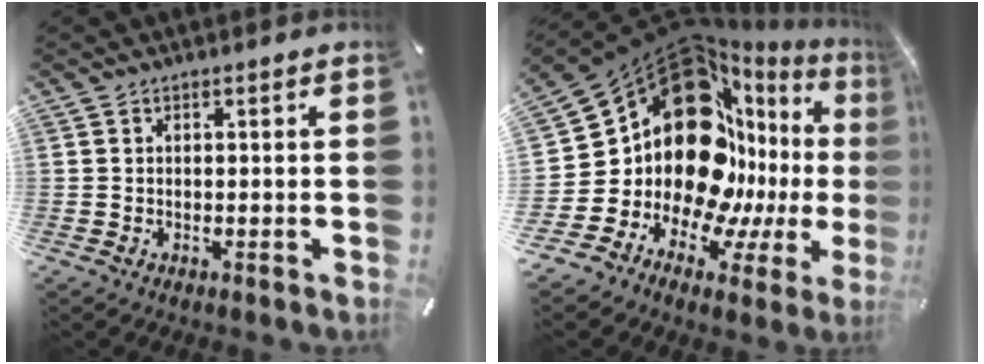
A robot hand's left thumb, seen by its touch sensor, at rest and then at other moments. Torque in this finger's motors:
{"motor_torque": [1.47, 3.54, 2.77, 0.00, 0.23]}